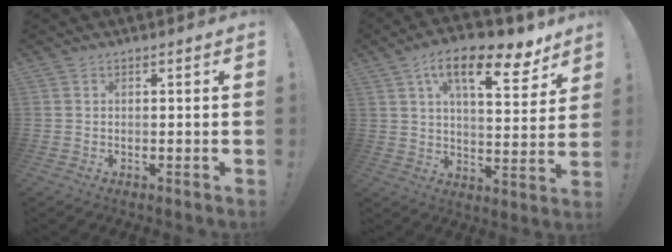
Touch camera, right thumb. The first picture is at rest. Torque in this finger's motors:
{"motor_torque": [0.68, 1.67, 0.18, 0.24, 0.30]}